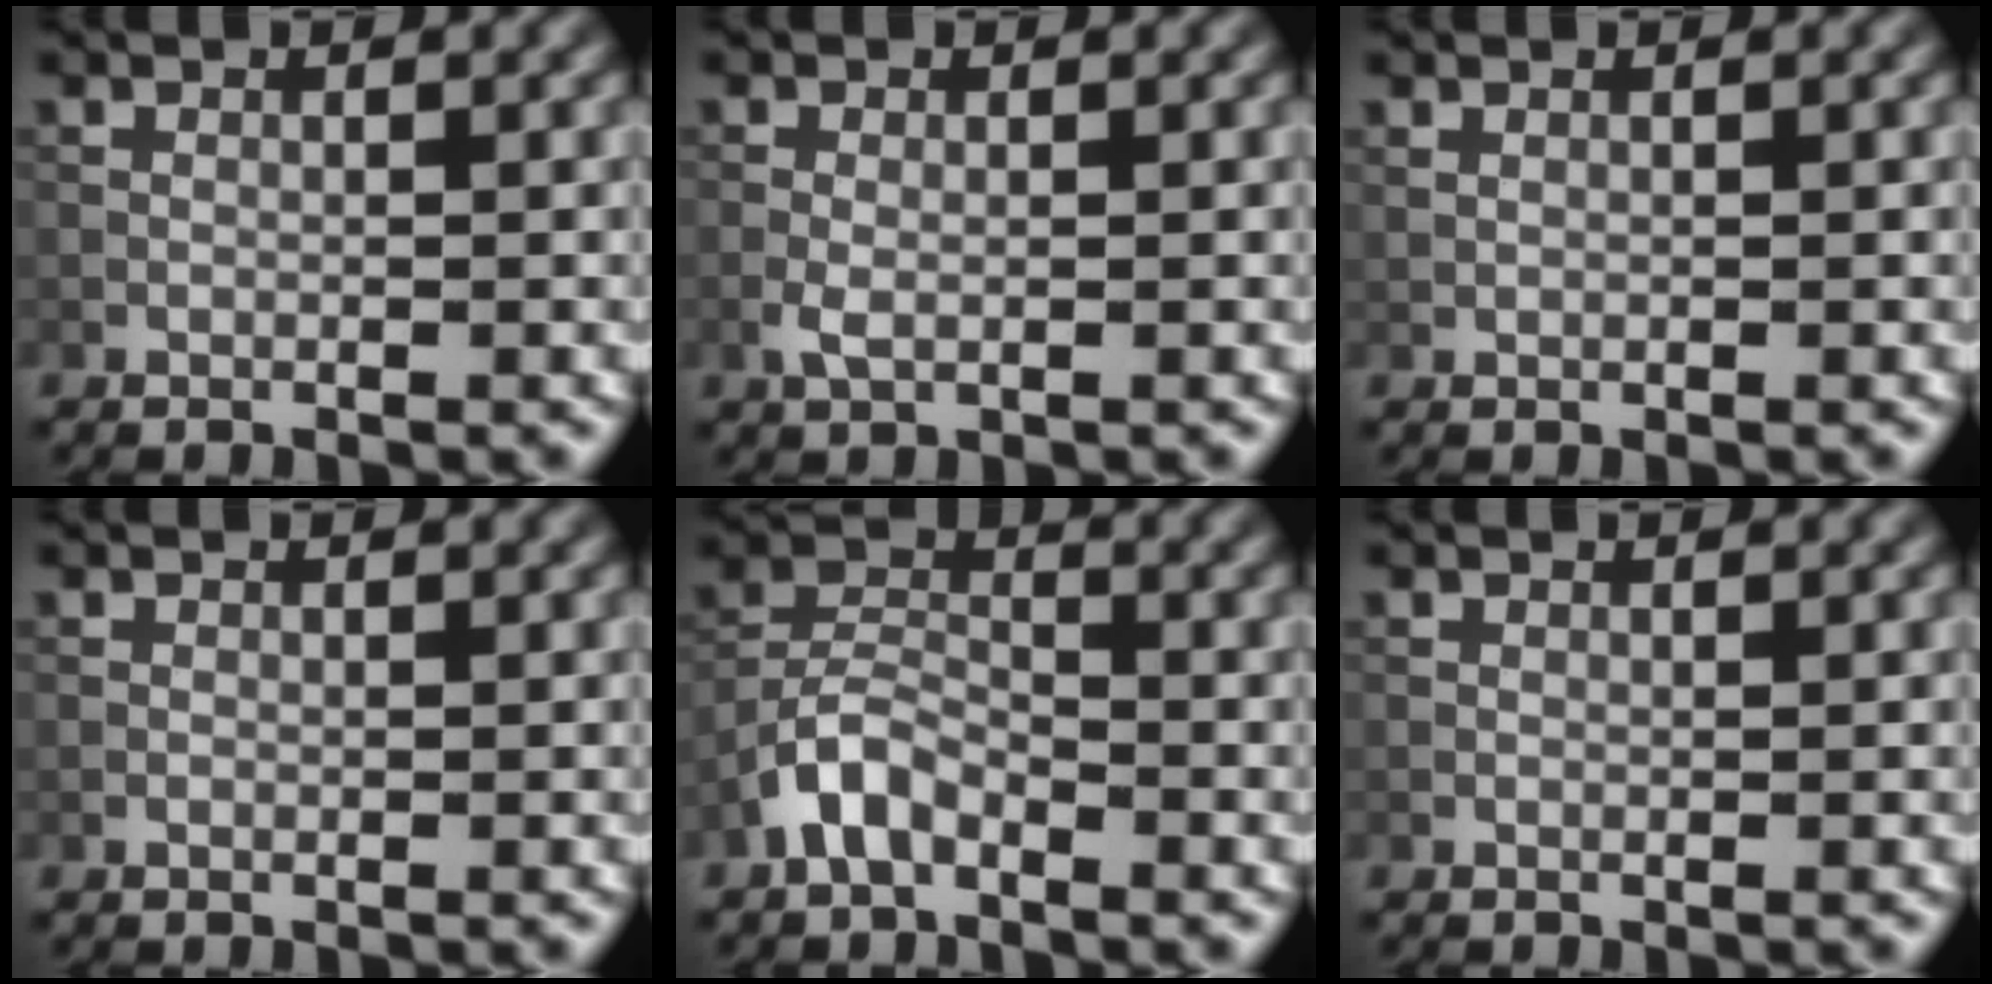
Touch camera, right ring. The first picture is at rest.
{"total": 1.5, "force": [-0.1, 0.8, 1.3], "torque": [-0.035, 0.001, -0.007]}
{"total": 0.5, "force": [0.5, 0.0, 0.1], "torque": [-0.005, 0.003, 0.009]}
{"total": 0.0}
{"total": 3.1, "force": [-1.9, 1.6, 1.8], "torque": [-0.039, 0.016, -0.048]}
{"total": 0.0}